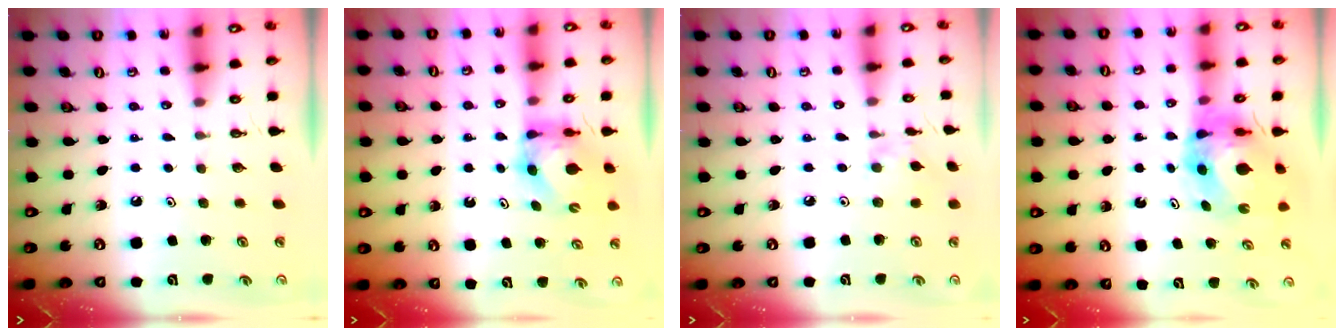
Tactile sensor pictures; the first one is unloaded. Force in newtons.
{"total": 6.0, "press": 6.0, "slide": 0.3}
{"total": 2.0, "press": 2.0, "slide": 0.4}
{"total": 8.4, "press": 8.4, "slide": 1.0}